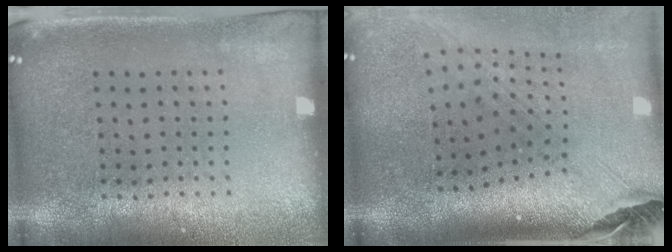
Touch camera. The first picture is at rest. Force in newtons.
{"total": 2.9, "press": 2.2, "slide": 2.0}